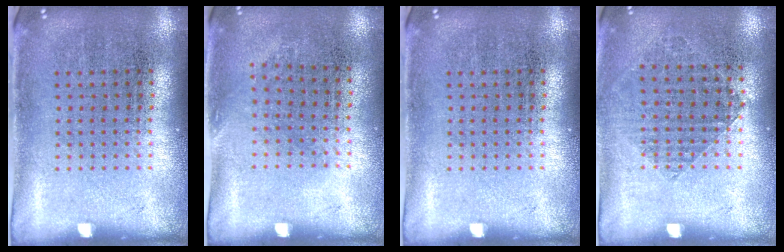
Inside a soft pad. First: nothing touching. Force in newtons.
{"total": 0.7, "press": 0.6, "slide": 0.5}
{"total": 0.0}
{"total": 0.9, "press": 0.8, "slide": 0.3}